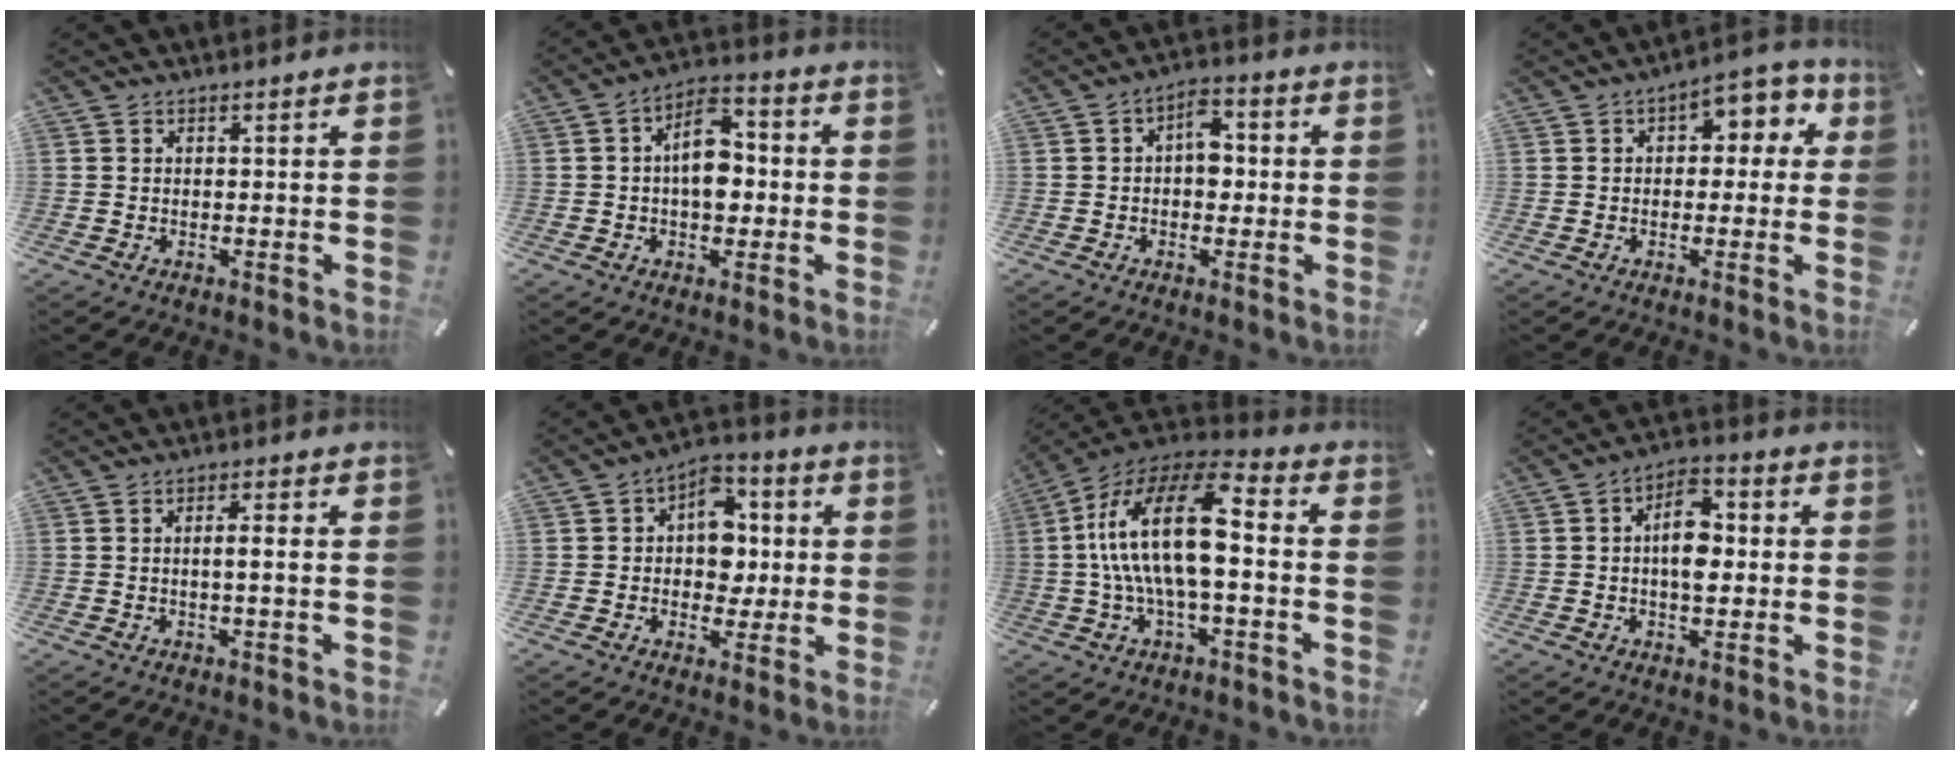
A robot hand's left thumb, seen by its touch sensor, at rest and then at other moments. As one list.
[{"total": 9.8, "force": [-0.4, 6.4, 7.4], "torque": [-0.108, 0.009, -0.009]}, {"total": 5.6, "force": [-0.1, 3.6, 4.3], "torque": [-0.060, 0.008, -0.008]}, {"total": 6.6, "force": [2.0, 4.2, 4.7], "torque": [-0.048, -0.010, 0.024]}, {"total": 3.0, "force": [-0.2, 0.3, 3.0], "torque": [-0.055, 0.000, -0.006]}, {"total": 9.8, "force": [0.3, 8.2, 5.4], "torque": [-0.065, 0.001, 0.005]}, {"total": 19.7, "force": [0.7, 8.5, 17.8], "torque": [-0.359, -0.007, 0.006]}, {"total": 8.7, "force": [-0.1, 5.3, 7.0], "torque": [-0.101, 0.005, -0.006]}]